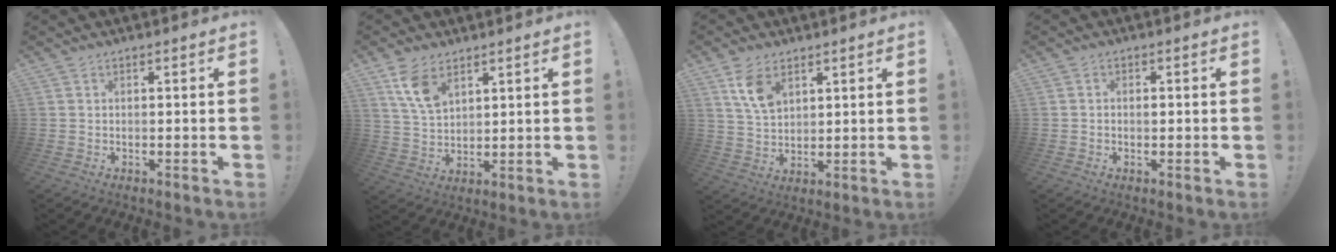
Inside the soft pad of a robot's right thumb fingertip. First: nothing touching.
{"total": 9.0, "force": [5.5, 4.8, 5.2], "torque": [-0.094, -0.019, 0.107]}
{"total": 8.3, "force": [4.6, 4.9, 4.9], "torque": [-0.088, -0.014, 0.089]}
{"total": 0.9, "force": [-0.3, 0.8, 0.4], "torque": [-0.003, 0.002, -0.007]}